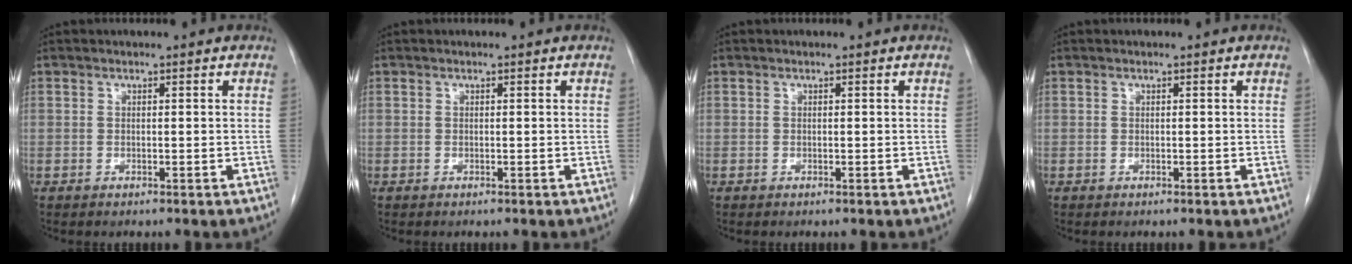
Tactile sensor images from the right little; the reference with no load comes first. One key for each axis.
{"total": 0.0}
{"total": 0.0}
{"total": 0.0}